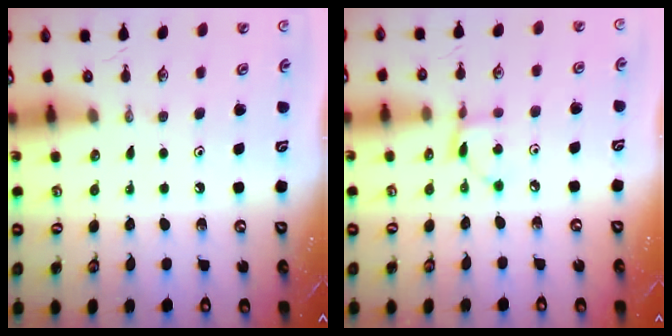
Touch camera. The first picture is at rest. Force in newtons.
{"total": 5.2, "press": 5.2, "slide": 0.2}